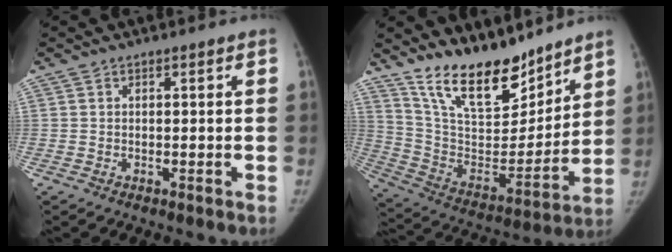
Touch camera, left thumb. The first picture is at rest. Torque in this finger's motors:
{"motor_torque": [0.53, -0.10, 1.34, -1.44, 0.07]}